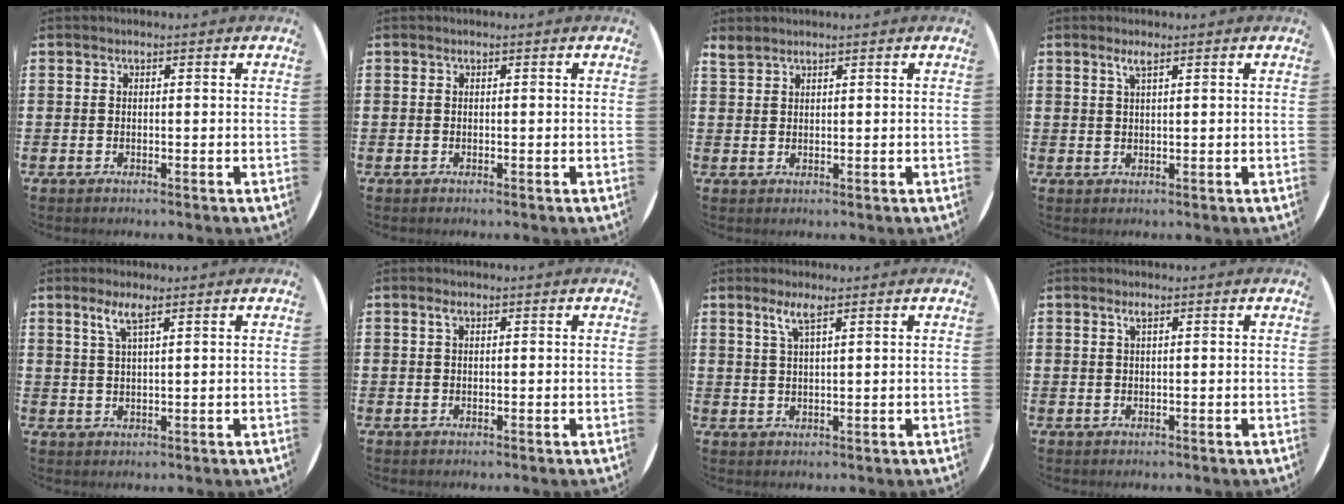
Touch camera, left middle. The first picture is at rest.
{"total": 0.0}
{"total": 1.5, "force": [1.5, 0.3, 0.1], "torque": [-0.004, 0.002, 0.029]}
{"total": 1.9, "force": [1.1, 0.2, 1.5], "torque": [-0.031, 0.004, 0.018]}
{"total": 3.1, "force": [2.0, 0.3, 2.3], "torque": [-0.048, 0.005, 0.033]}
{"total": 1.0, "force": [0.5, 0.3, 0.7], "torque": [-0.015, 0.005, 0.007]}
{"total": 3.0, "force": [2.0, 0.3, 2.3], "torque": [-0.048, 0.004, 0.033]}
{"total": 1.1, "force": [0.5, 0.1, 0.9], "torque": [-0.018, 0.005, 0.008]}